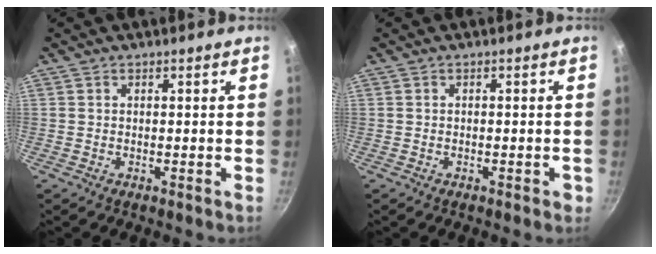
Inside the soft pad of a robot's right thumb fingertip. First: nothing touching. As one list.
[{"total": 1.1, "force": [-0.5, 0.6, 0.8], "torque": [-0.005, 0.007, -0.006]}]